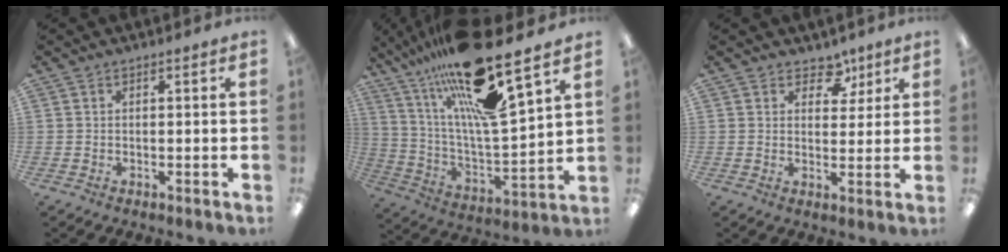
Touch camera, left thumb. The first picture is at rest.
{"total": 23.4, "force": [17.0, 4.3, 15.4], "torque": [-0.277, -0.105, 0.274]}
{"total": 6.2, "force": [3.8, 4.2, 2.4], "torque": [-0.012, -0.020, 0.062]}